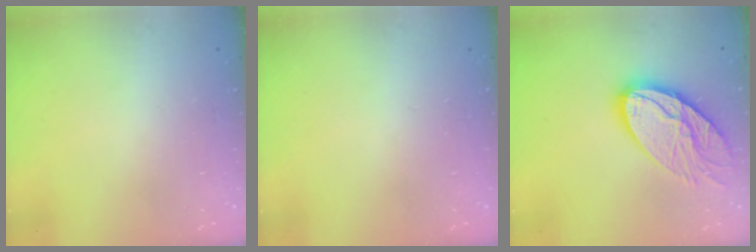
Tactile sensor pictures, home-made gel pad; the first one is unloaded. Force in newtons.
{"total": 0.0}
{"total": 16.9, "press": 16.8, "slide": 1.8}